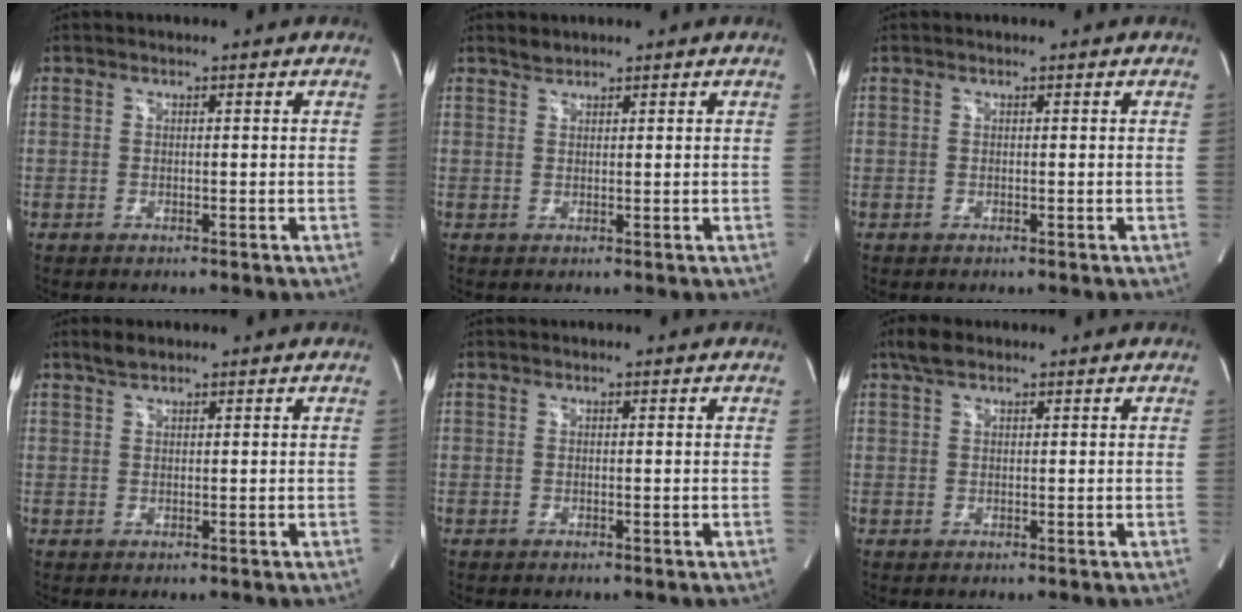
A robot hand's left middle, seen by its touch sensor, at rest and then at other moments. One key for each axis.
{"total": 1.2, "fx": 1.1, "fy": 0.2, "fz": 0.0, "tx": -0.007, "ty": 0.001, "tz": 0.024}
{"total": 0.0}
{"total": 1.8, "fx": 1.6, "fy": 0.4, "fz": 0.8, "tx": -0.026, "ty": 0.006, "tz": 0.033}
{"total": 0.0}
{"total": 3.1, "fx": 2.3, "fy": 1.2, "fz": 1.7, "tx": -0.041, "ty": 0.014, "tz": 0.045}